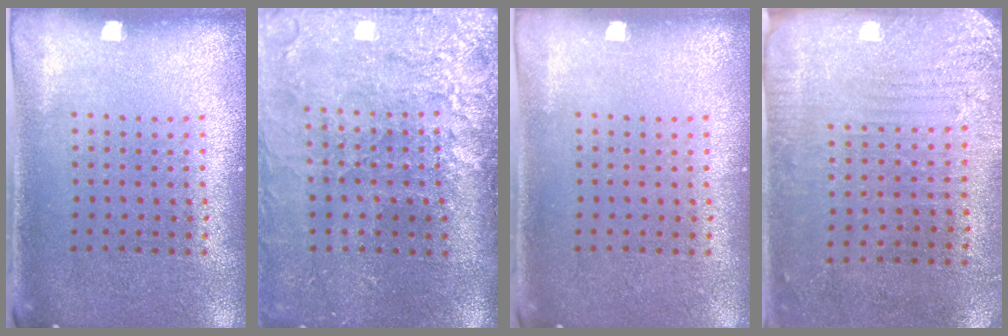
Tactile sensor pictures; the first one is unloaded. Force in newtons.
{"total": 4.6, "press": 3.7, "slide": 2.8}
{"total": 0.0}
{"total": 2.8, "press": 2.4, "slide": 1.5}